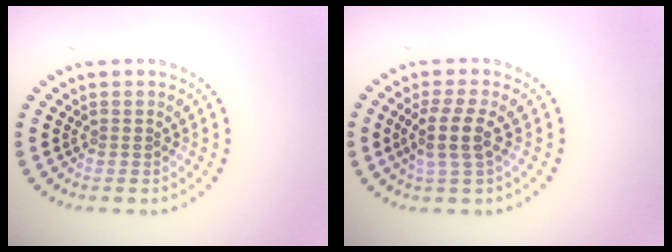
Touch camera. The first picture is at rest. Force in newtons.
{"total": 2.9, "press": 2.4, "slide": 1.6}